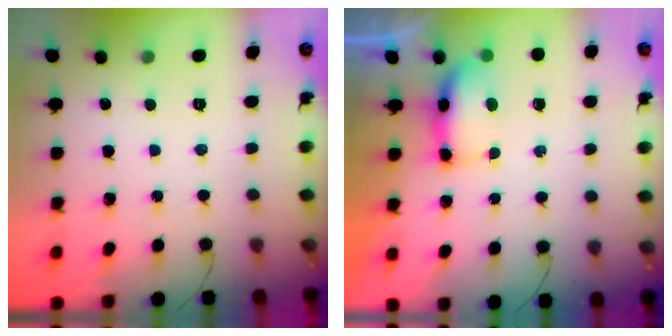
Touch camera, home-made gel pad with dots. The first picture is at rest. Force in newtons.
{"total": 6.1, "press": 6.0, "slide": 0.6}